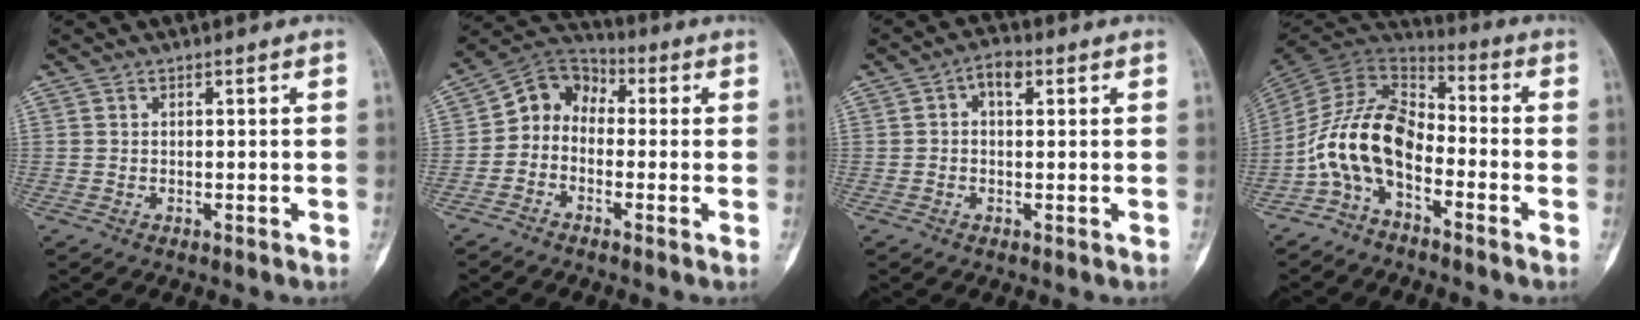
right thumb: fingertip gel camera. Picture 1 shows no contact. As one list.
[{"total": 7.5, "force": [-1.0, 6.2, 4.0], "torque": [-0.047, 0.037, -0.041]}, {"total": 3.5, "force": [1.0, 2.1, 2.7], "torque": [-0.038, 0.012, 0.011]}, {"total": 12.7, "force": [-4.8, 7.1, 9.3], "torque": [-0.176, 0.072, -0.104]}]